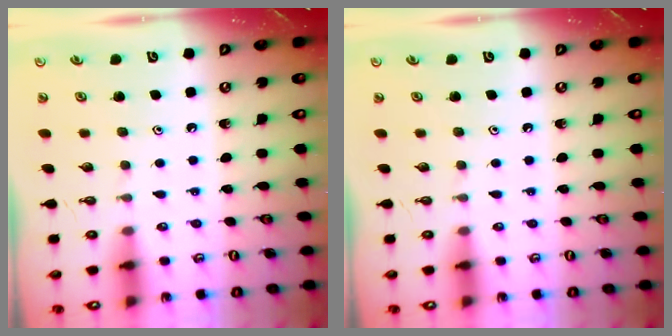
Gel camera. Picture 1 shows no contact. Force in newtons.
{"total": 0.0}